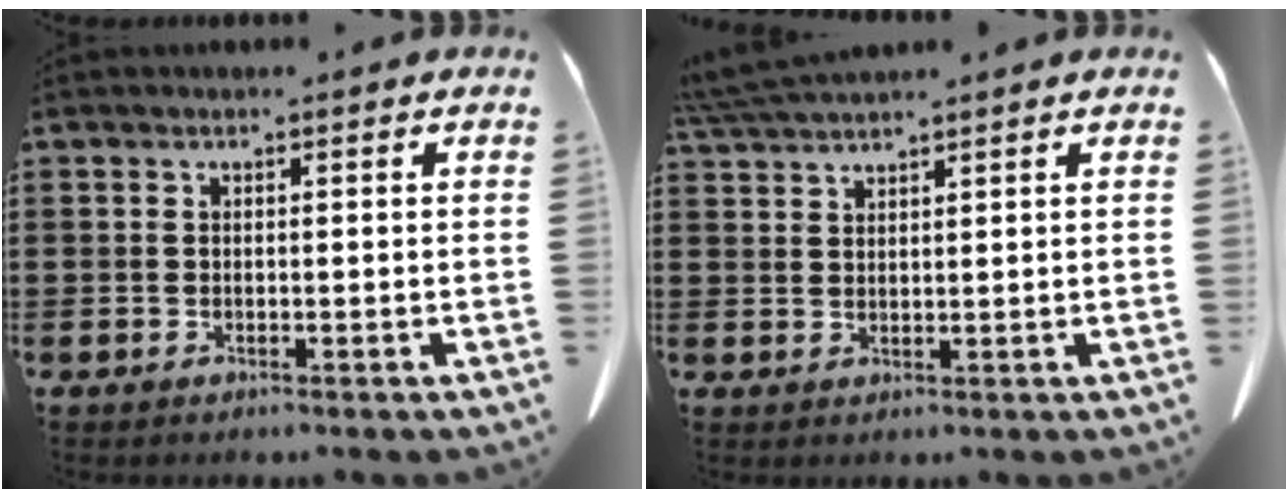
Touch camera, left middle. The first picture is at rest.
{"total": 3.8, "force": [3.6, -0.1, 1.4], "torque": [-0.038, -0.005, 0.068]}